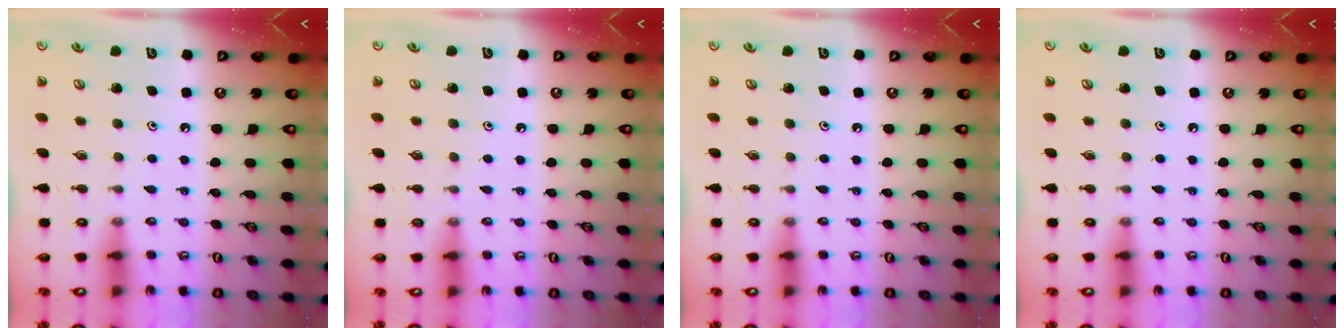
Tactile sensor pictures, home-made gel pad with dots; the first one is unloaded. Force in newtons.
{"total": 2.6, "press": 2.6, "slide": 0.4}
{"total": 0.0}
{"total": 0.0}